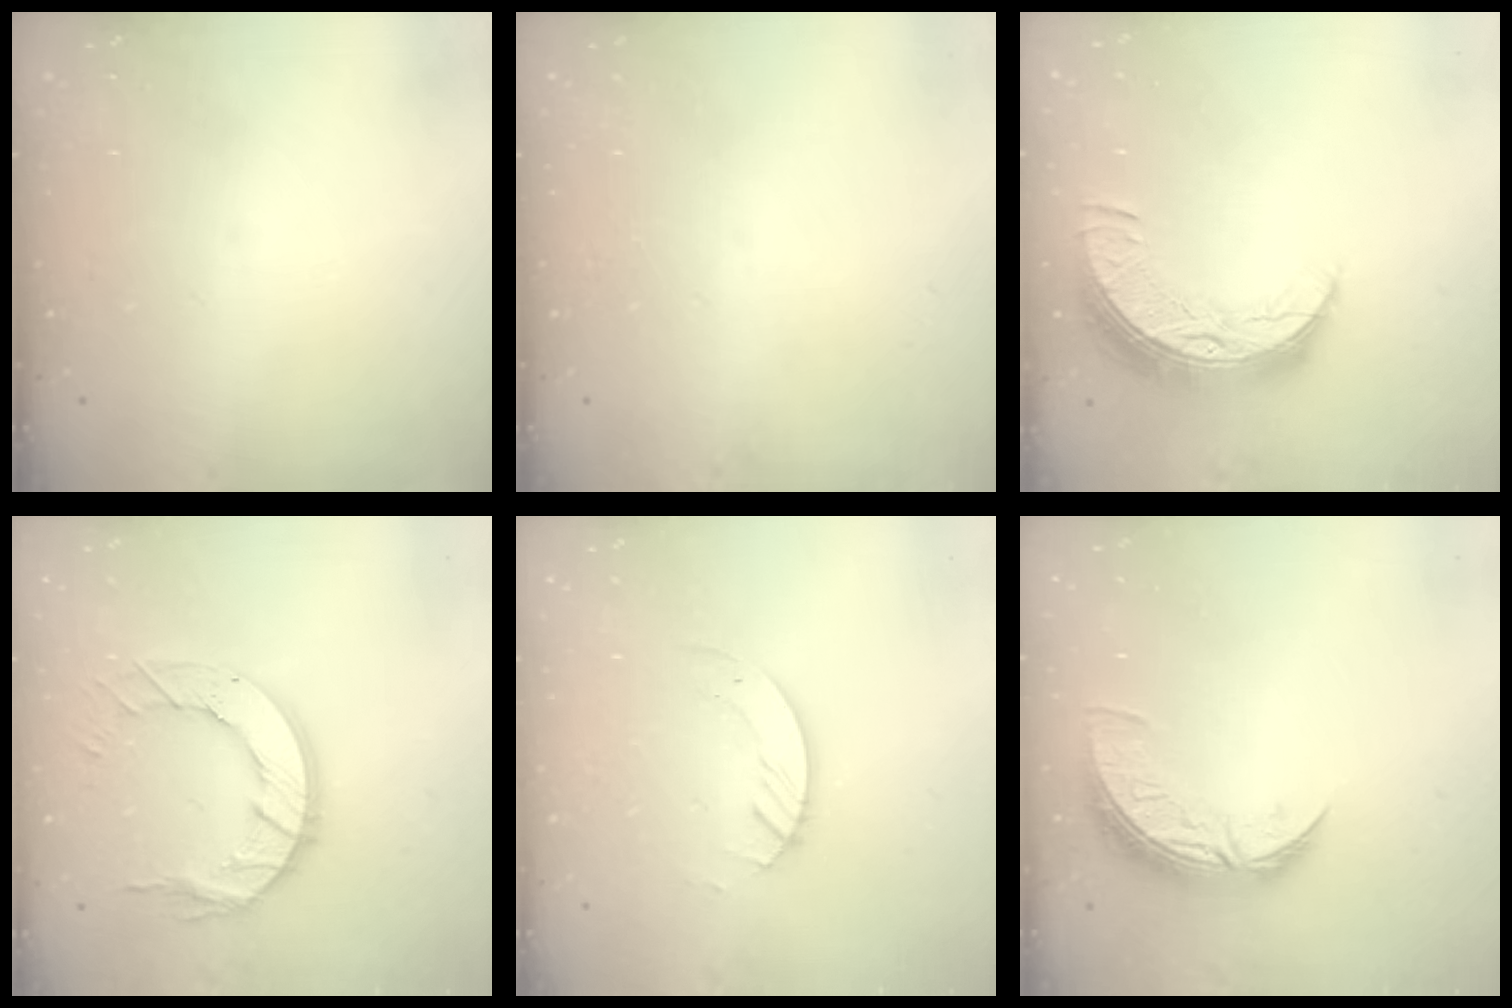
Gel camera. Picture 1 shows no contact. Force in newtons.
{"total": 0.0}
{"total": 11.5, "press": 11.5, "slide": 0.9}
{"total": 12.3, "press": 12.3, "slide": 1.2}
{"total": 2.6, "press": 2.6, "slide": 0.3}
{"total": 8.6, "press": 8.5, "slide": 0.8}